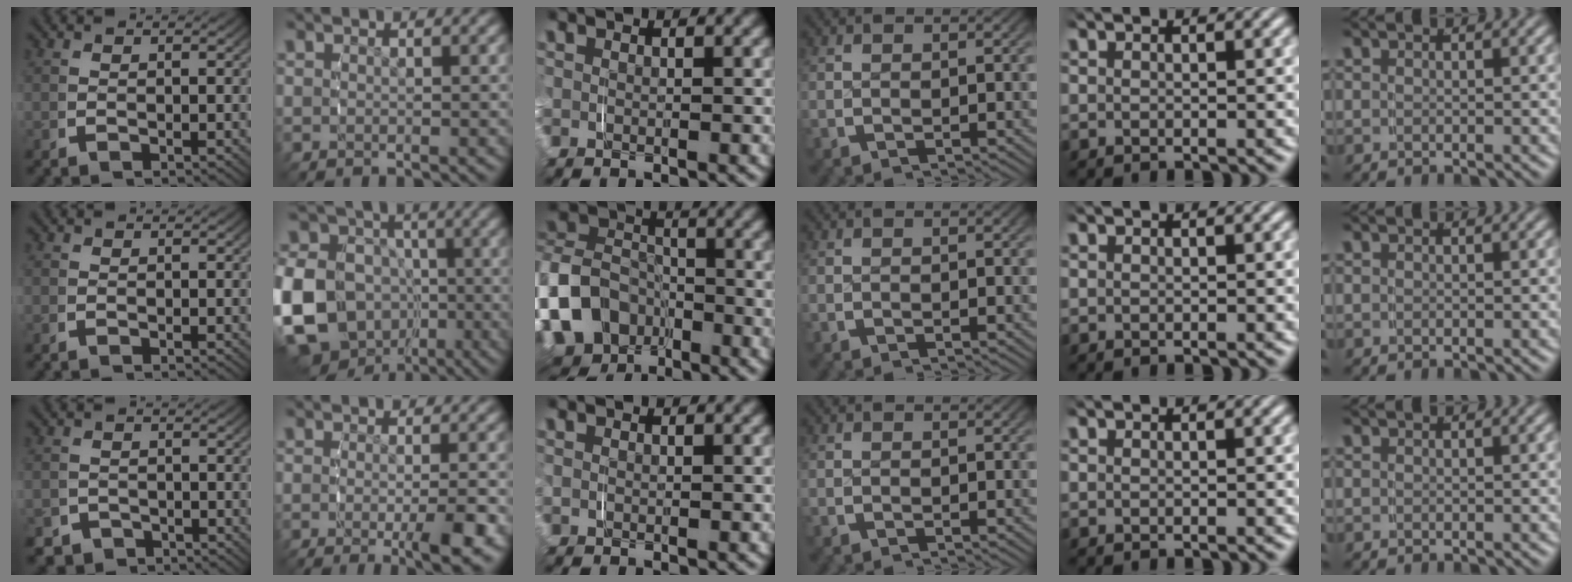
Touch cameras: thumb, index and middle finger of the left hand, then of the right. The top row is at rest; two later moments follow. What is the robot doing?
{"motion": "grasp_and_lifting", "object": "paper towel"}